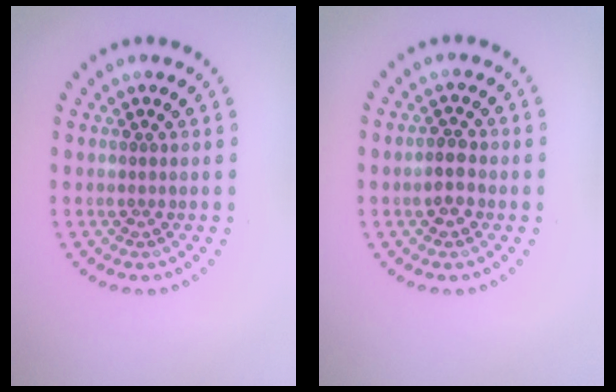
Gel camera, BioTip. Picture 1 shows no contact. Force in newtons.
{"total": 2.1, "press": 2.0, "slide": 0.7}